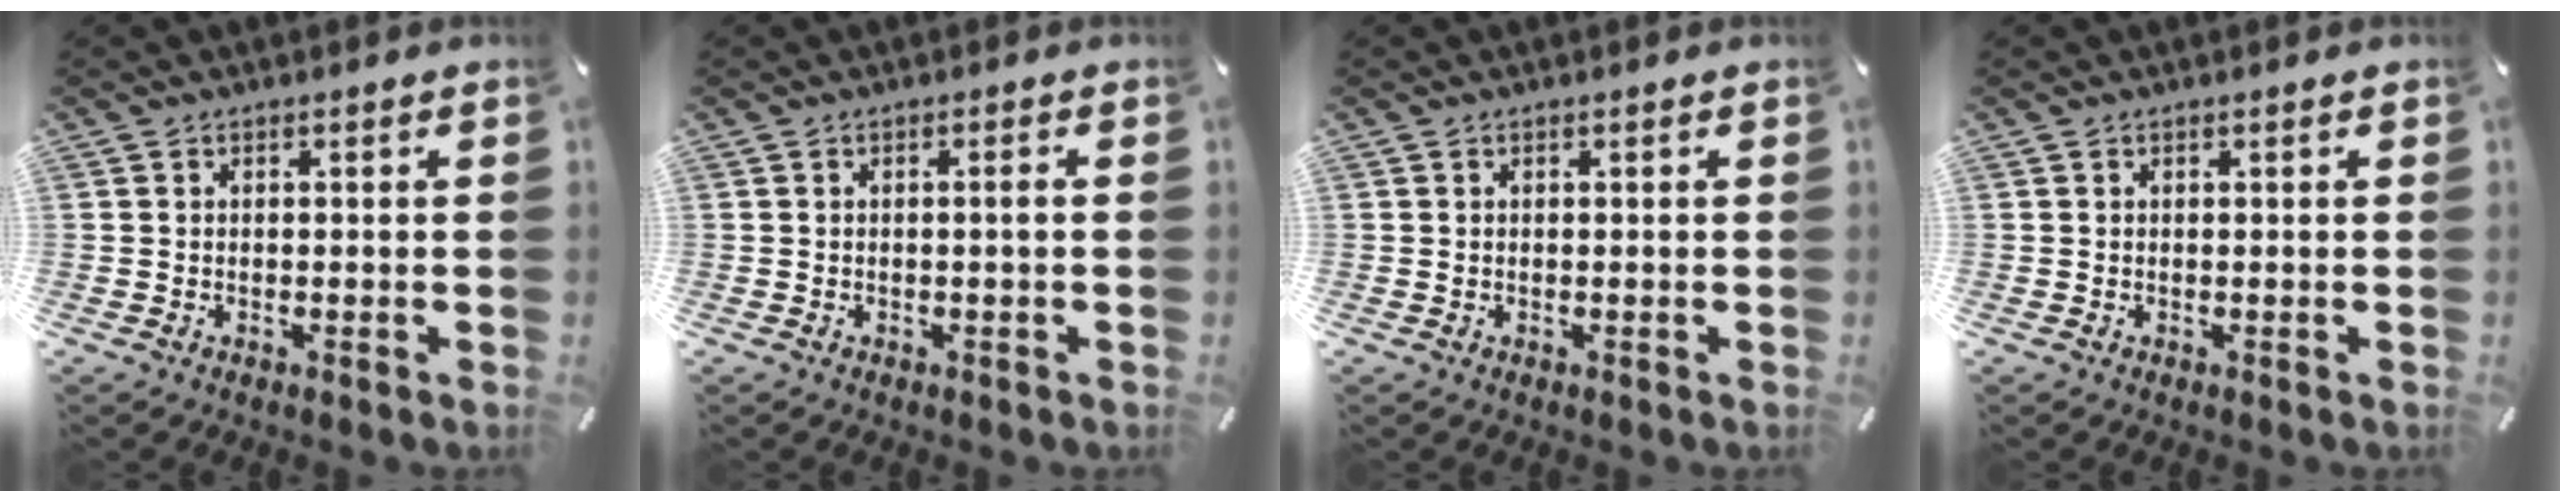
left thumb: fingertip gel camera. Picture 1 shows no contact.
{"total": 1.5, "force": [-0.1, 0.0, 1.5], "torque": [-0.026, -0.003, -0.002]}
{"total": 0.0}
{"total": 0.0}